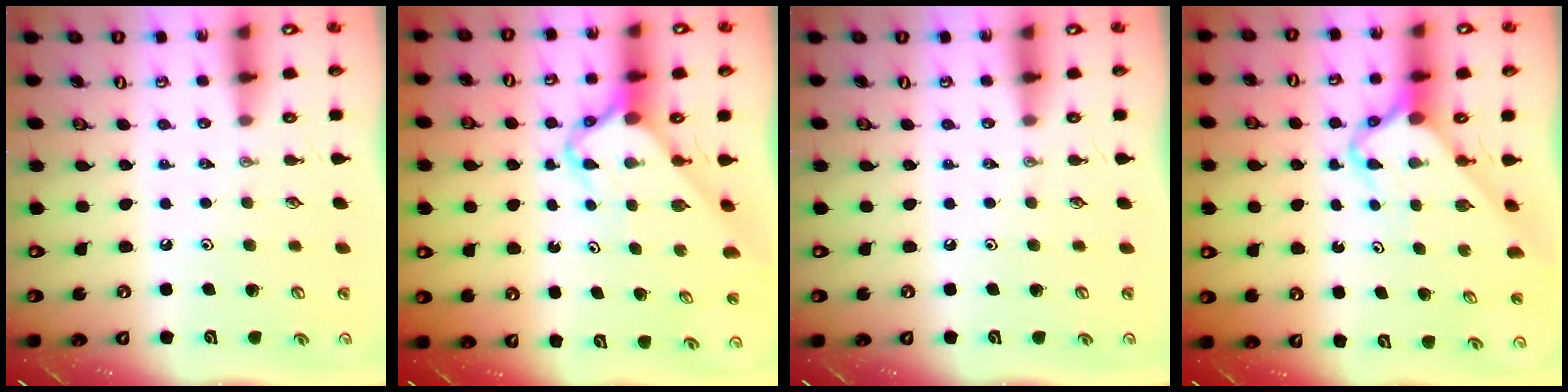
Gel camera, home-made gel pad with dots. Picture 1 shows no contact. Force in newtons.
{"total": 4.3, "press": 4.3, "slide": 0.2}
{"total": 0.0}
{"total": 4.3, "press": 4.3, "slide": 0.2}